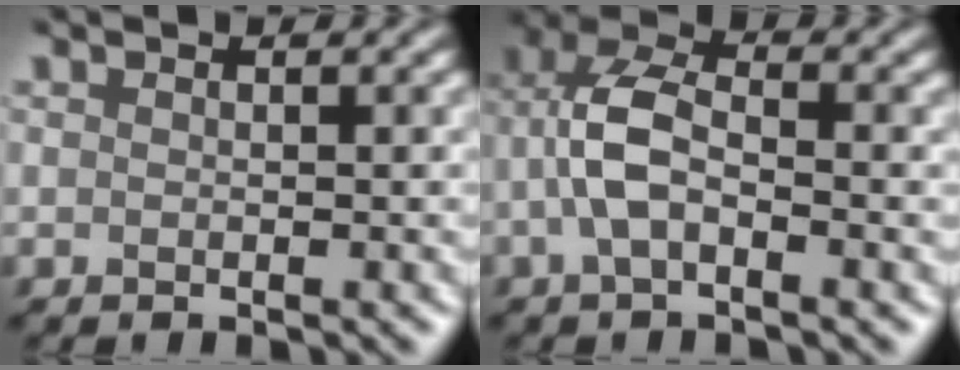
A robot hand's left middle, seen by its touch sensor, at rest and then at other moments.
{"total": 4.0, "force": [-1.2, 2.1, 3.2], "torque": [-0.082, 0.015, -0.025]}